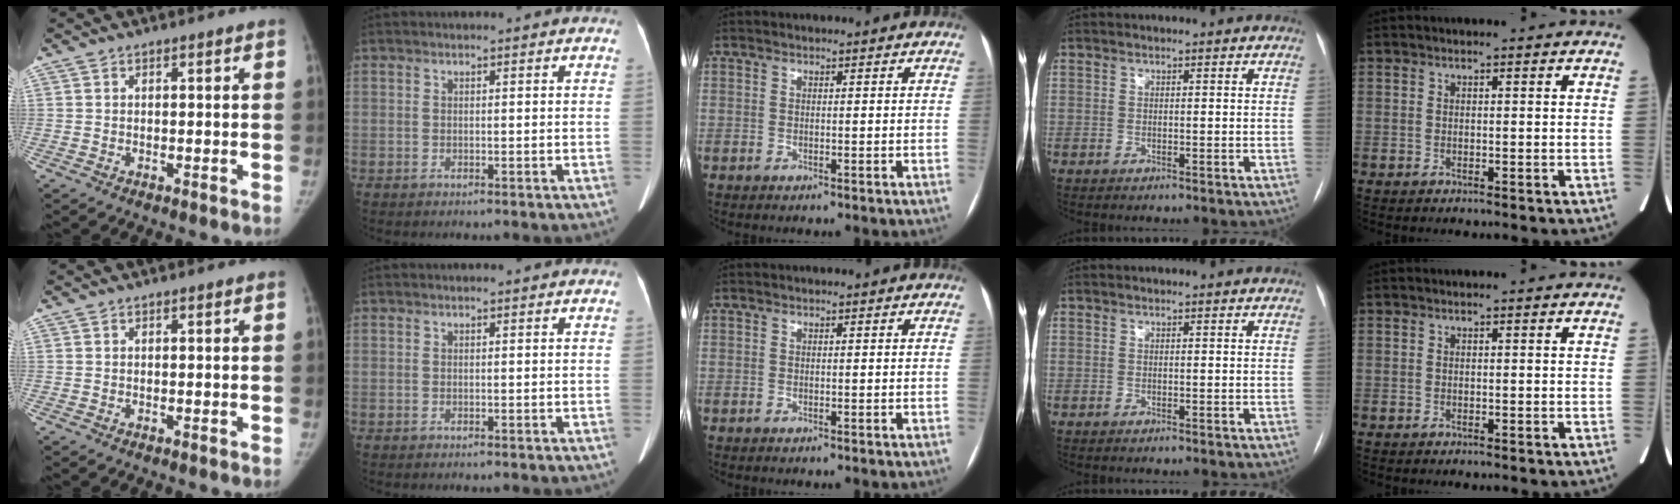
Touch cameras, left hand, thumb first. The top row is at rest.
{}